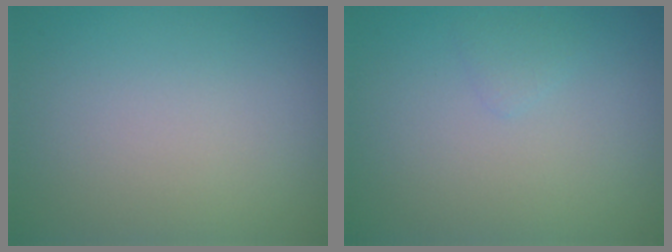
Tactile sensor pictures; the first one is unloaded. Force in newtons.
{"total": 0.8, "press": 0.8, "slide": 0.0}